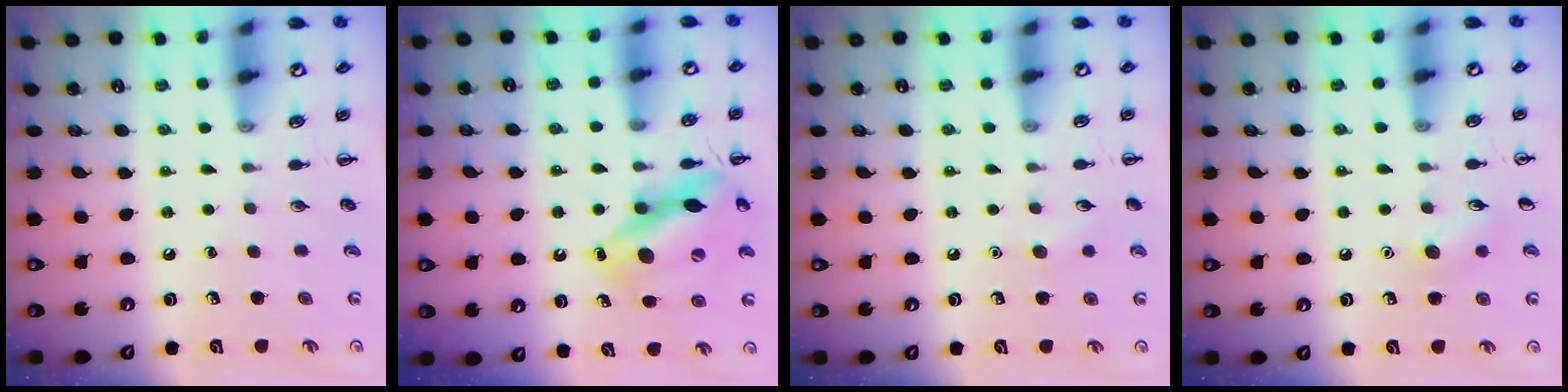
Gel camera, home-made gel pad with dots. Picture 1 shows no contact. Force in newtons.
{"total": 14.9, "press": 14.6, "slide": 2.9}
{"total": 4.5, "press": 4.3, "slide": 1.3}
{"total": 6.8, "press": 6.6, "slide": 1.7}